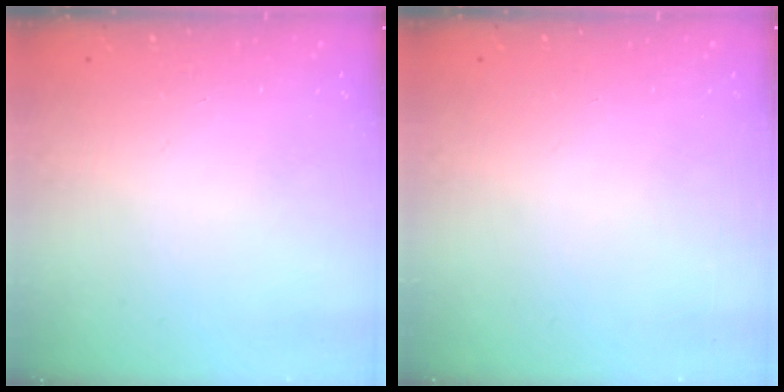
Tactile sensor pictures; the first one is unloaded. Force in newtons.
{"total": 0.0}